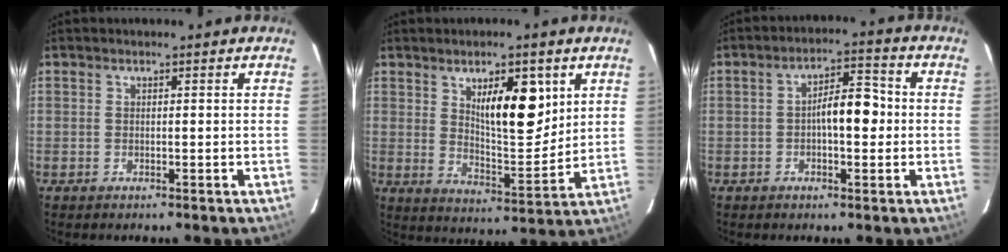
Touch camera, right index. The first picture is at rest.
{"total": 10.5, "force": [4.3, 3.4, 9.0], "torque": [-0.144, -0.008, 0.081]}
{"total": 6.5, "force": [-0.5, 2.3, 6.1], "torque": [-0.099, 0.023, -0.008]}